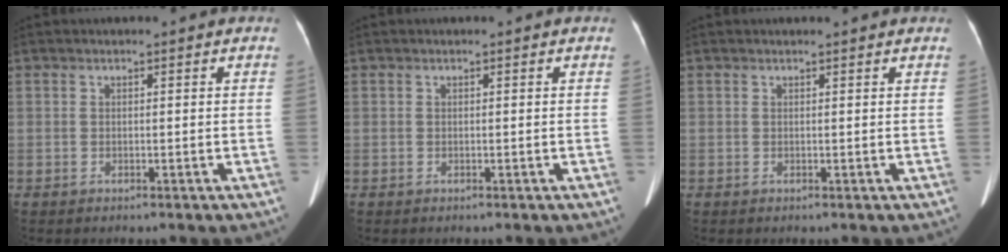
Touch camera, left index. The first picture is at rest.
{"total": 0.0}
{"total": 2.0, "force": [1.9, 0.1, 0.7], "torque": [-0.011, 0.011, 0.019]}